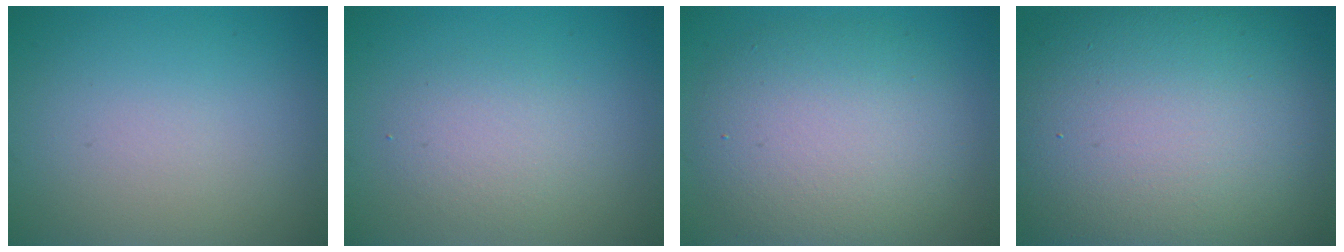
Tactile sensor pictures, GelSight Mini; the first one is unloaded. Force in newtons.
{"total": 2.4, "press": 2.4, "slide": 0.1}
{"total": 7.5, "press": 7.4, "slide": 0.5}
{"total": 18.0, "press": 17.9, "slide": 1.0}